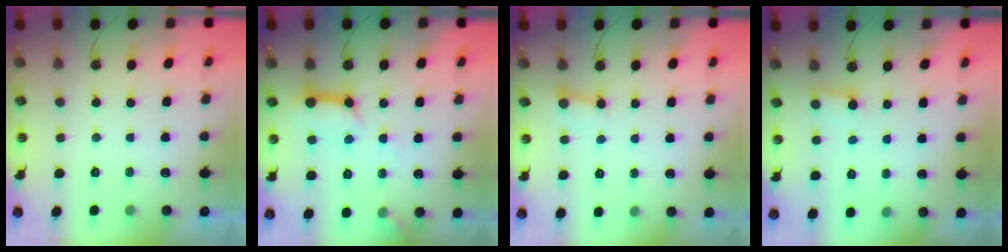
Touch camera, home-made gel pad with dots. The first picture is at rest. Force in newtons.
{"total": 11.8, "press": 11.7, "slide": 1.3}
{"total": 2.6, "press": 2.6, "slide": 0.2}
{"total": 3.5, "press": 3.4, "slide": 0.7}